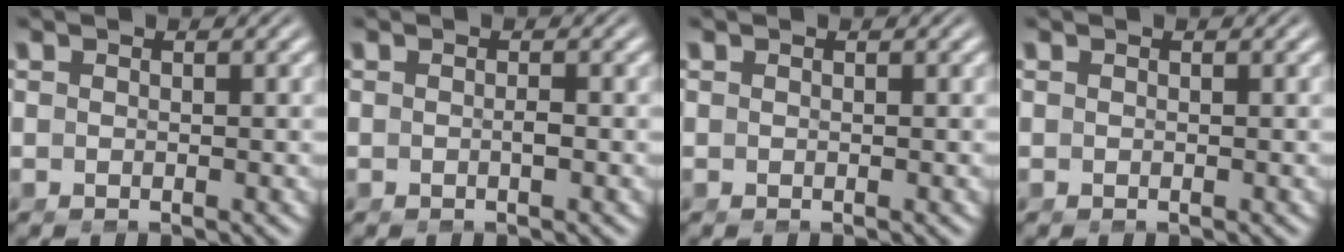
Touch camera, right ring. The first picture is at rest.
{"total": 0.5, "force": [-0.3, -0.1, 0.4], "torque": [-0.006, 0.001, -0.006]}
{"total": 0.0}
{"total": 0.0}